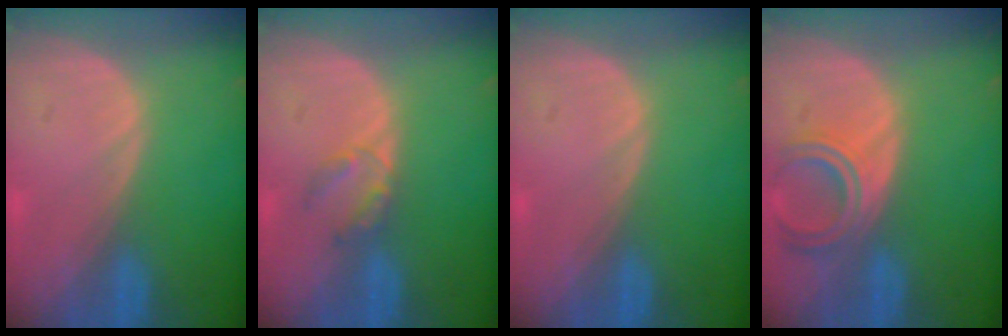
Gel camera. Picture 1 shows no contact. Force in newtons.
{"total": 2.8, "press": 2.8, "slide": 0.3}
{"total": 0.0}
{"total": 5.9, "press": 5.3, "slide": 2.6}